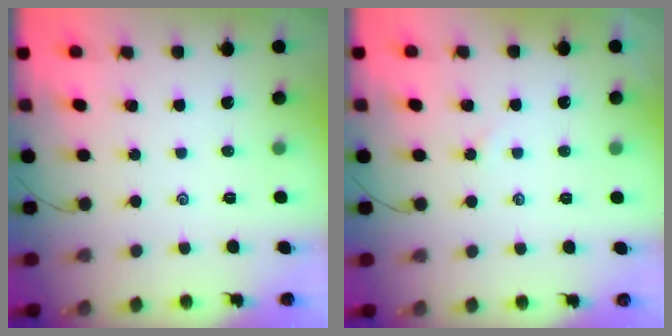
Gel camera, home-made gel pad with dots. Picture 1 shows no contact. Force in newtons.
{"total": 1.7, "press": 1.7, "slide": 0.3}